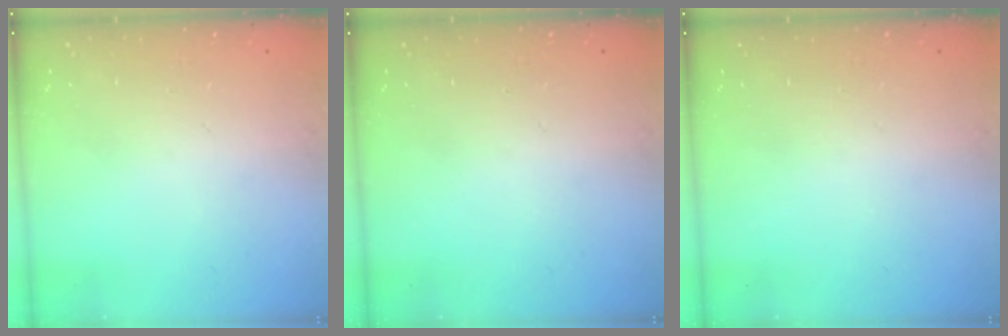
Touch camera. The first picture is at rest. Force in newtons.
{"total": 0.0}
{"total": 0.0}